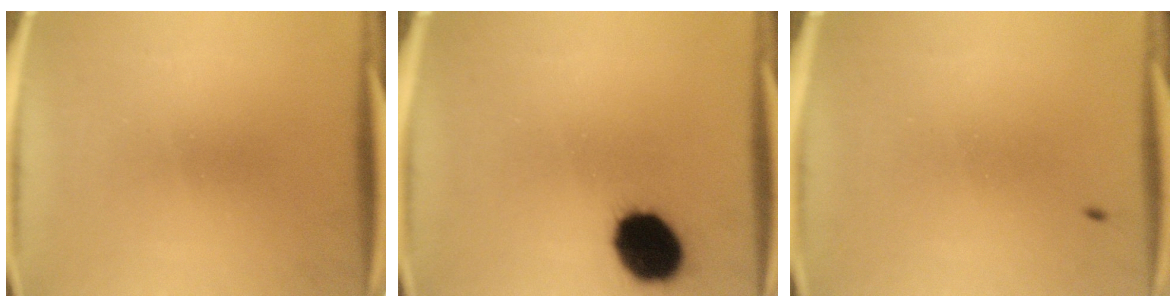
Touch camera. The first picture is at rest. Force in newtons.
{"total": 14.7}
{"total": 0.8}